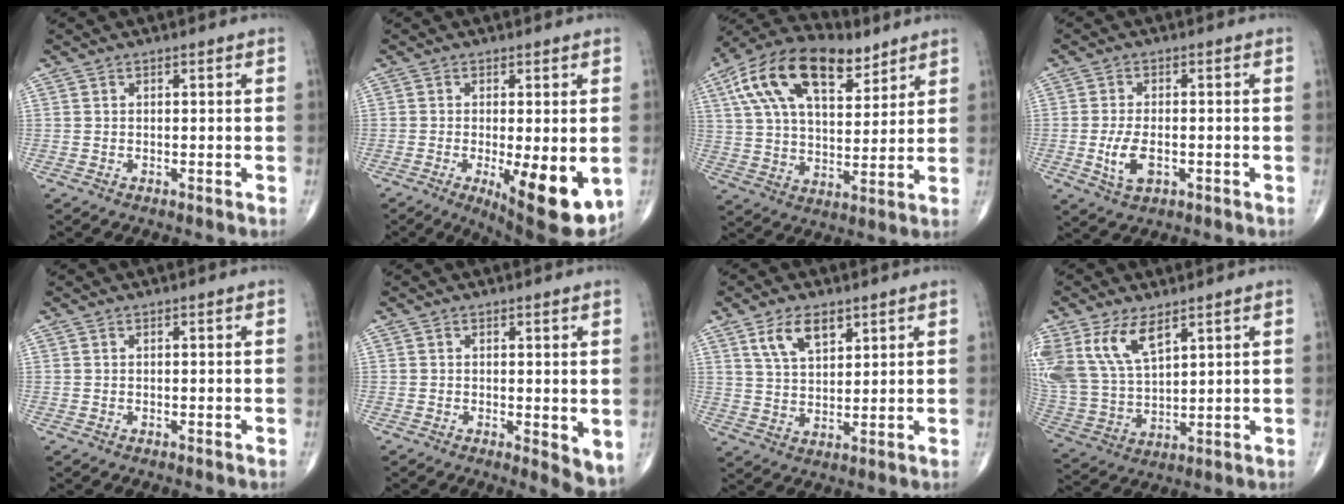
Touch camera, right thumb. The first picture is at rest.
{"total": 13.2, "force": [-3.4, 4.1, 12.1], "torque": [-0.158, -0.024, -0.038]}
{"total": 20.6, "force": [10.4, 10.5, 14.4], "torque": [-0.240, -0.009, 0.183]}
{"total": 5.7, "force": [-1.4, 2.9, 4.7], "torque": [-0.092, 0.001, -0.021]}
{"total": 0.0}
{"total": 4.5, "force": [-0.1, 1.7, 4.1], "torque": [-0.050, -0.013, 0.000]}
{"total": 7.5, "force": [4.1, 3.8, 4.9], "torque": [-0.074, -0.021, 0.081]}
{"total": 14.1, "force": [7.5, 7.1, 9.6], "torque": [-0.194, -0.021, 0.162]}